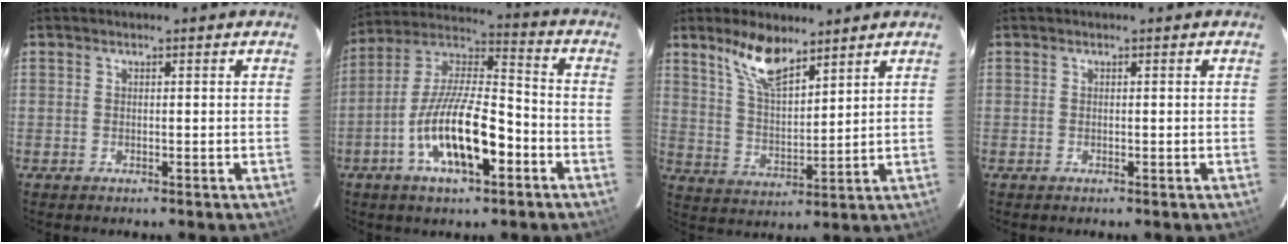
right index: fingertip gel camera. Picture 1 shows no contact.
{"total": 16.0, "force": [-6.5, 5.2, 13.7], "torque": [-0.265, -0.005, -0.118]}
{"total": 9.4, "force": [6.9, 3.0, 5.6], "torque": [-0.103, 0.003, 0.138]}
{"total": 0.0}